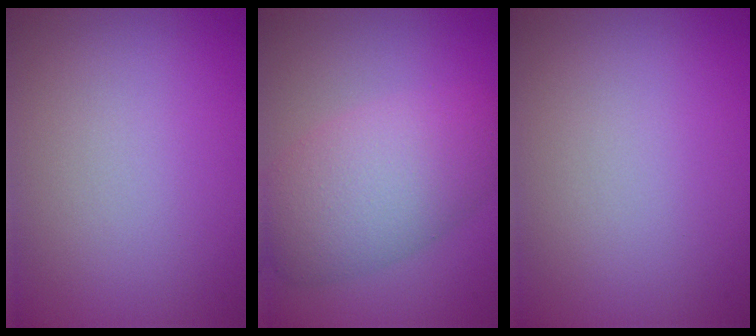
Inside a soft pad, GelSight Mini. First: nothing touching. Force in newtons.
{"total": 5.4, "press": 5.4, "slide": 0.5}
{"total": 0.0}